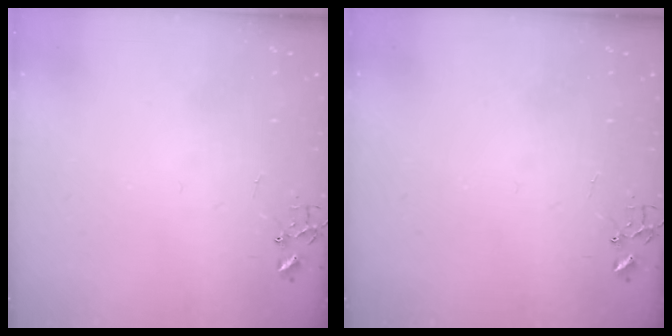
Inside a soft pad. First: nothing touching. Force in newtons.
{"total": 0.0}